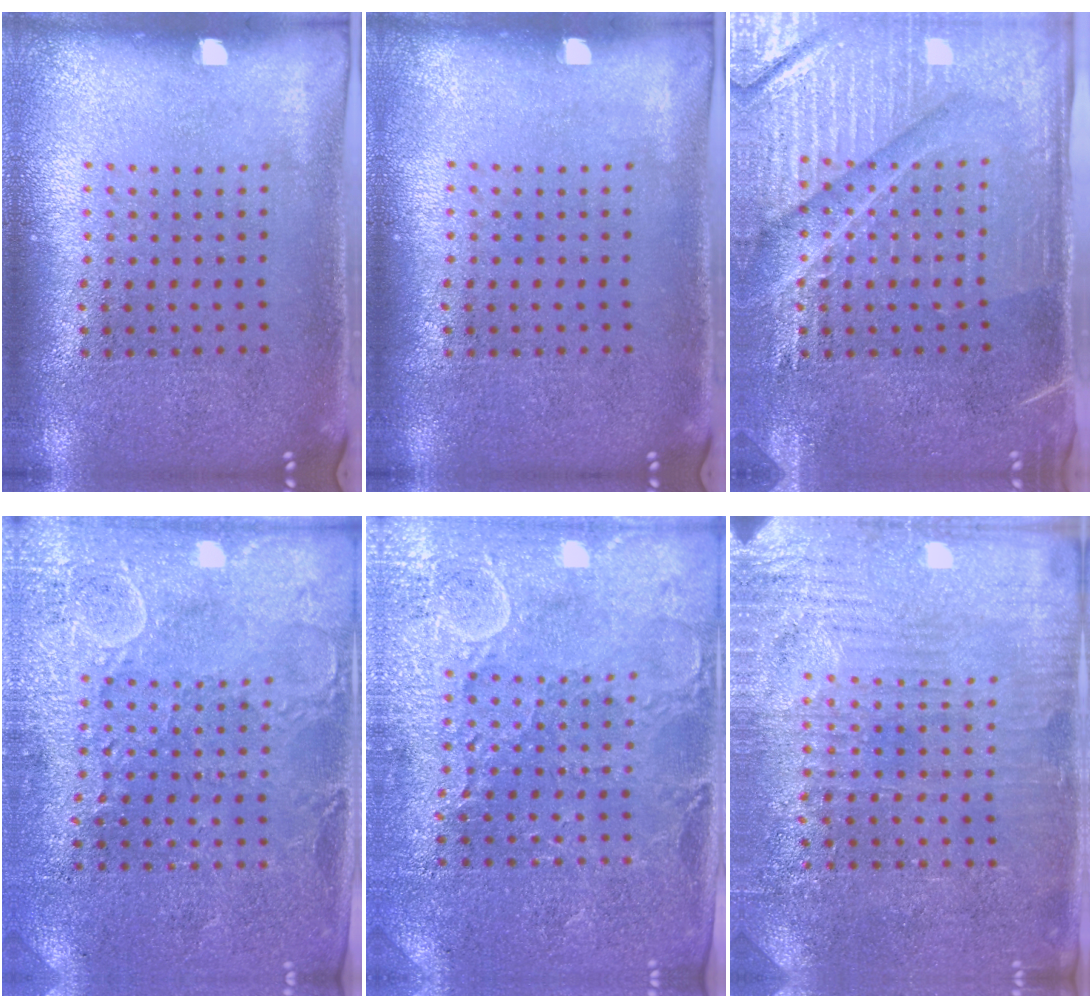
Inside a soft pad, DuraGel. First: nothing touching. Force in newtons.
{"total": 0.0}
{"total": 4.6, "press": 4.3, "slide": 1.8}
{"total": 2.8, "press": 2.7, "slide": 0.7}
{"total": 3.2, "press": 3.2, "slide": 0.5}
{"total": 3.2, "press": 3.1, "slide": 0.7}